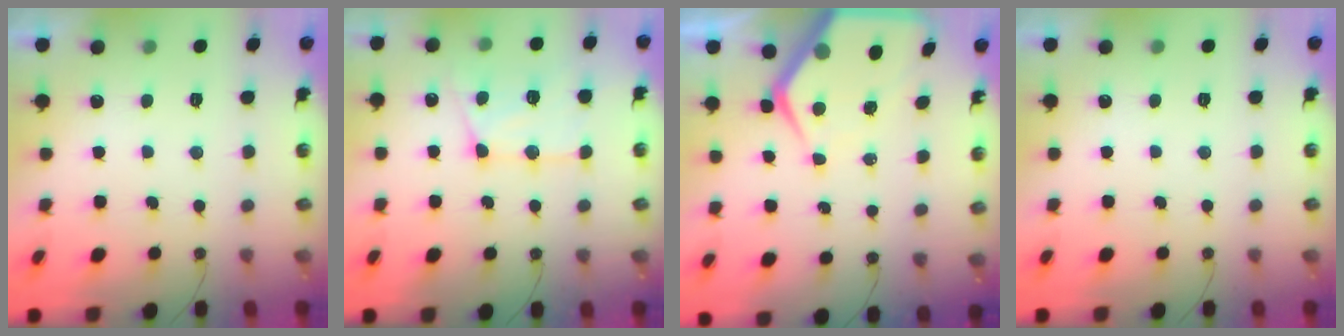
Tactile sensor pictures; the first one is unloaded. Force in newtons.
{"total": 14.0, "press": 14.0, "slide": 1.4}
{"total": 10.2, "press": 10.2, "slide": 1.1}
{"total": 0.0}